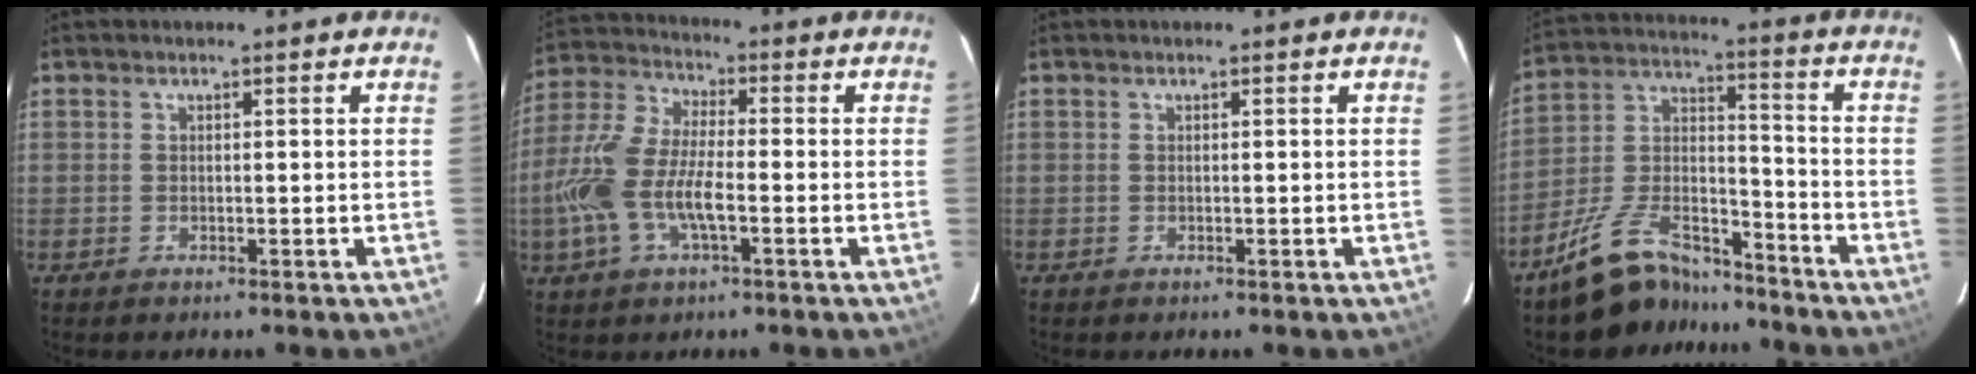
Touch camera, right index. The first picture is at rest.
{"total": 13.6, "force": [-3.5, 5.4, 12.0], "torque": [-0.264, 0.001, -0.072]}
{"total": 0.0}
{"total": 14.9, "force": [-11.9, 6.2, 6.5], "torque": [-0.142, 0.036, -0.198]}